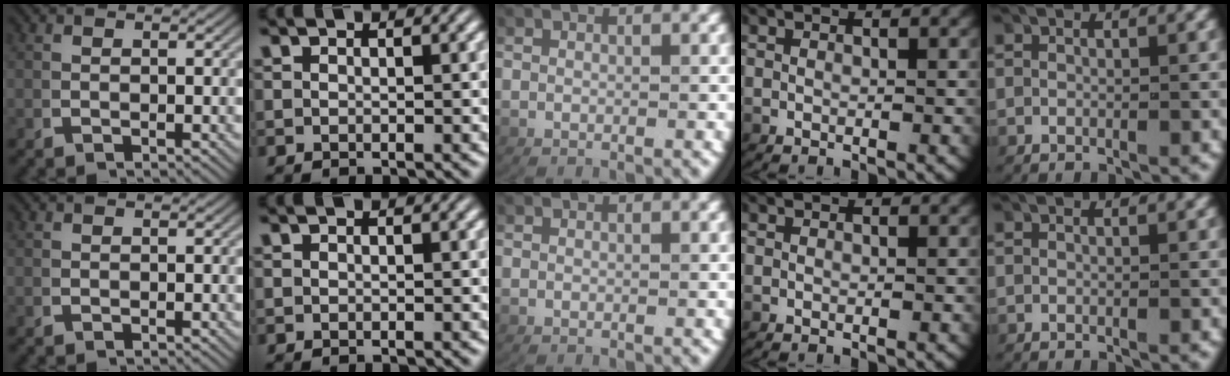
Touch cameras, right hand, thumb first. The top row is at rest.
{}